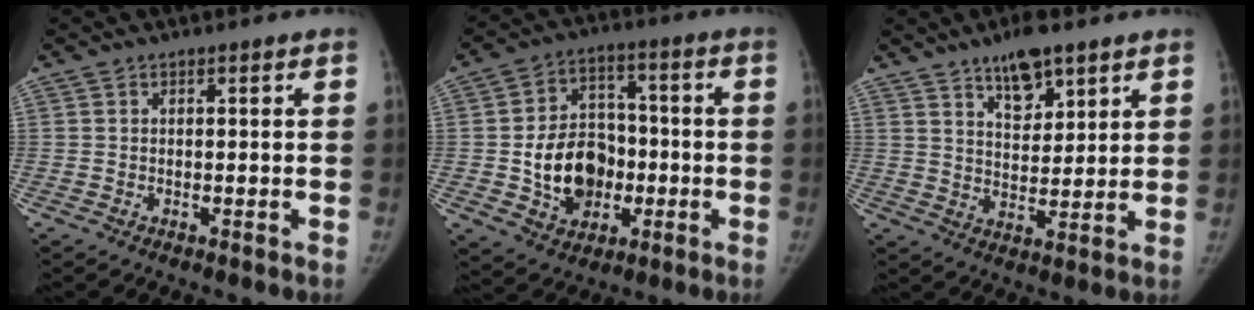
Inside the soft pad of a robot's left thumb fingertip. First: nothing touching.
{"total": 14.4, "force": [-2.6, 11.1, 8.9], "torque": [-0.101, 0.022, -0.037]}
{"total": 8.5, "force": [5.7, 3.4, 5.2], "torque": [-0.062, -0.035, 0.098]}